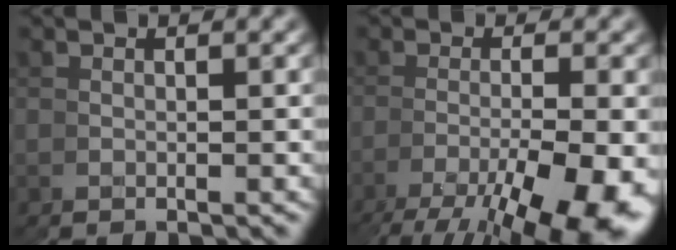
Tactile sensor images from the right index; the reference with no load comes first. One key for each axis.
{"total": 9.8, "fx": -4.6, "fy": 3.4, "fz": 8.0, "tx": -0.130, "ty": -0.034, "tz": -0.050}